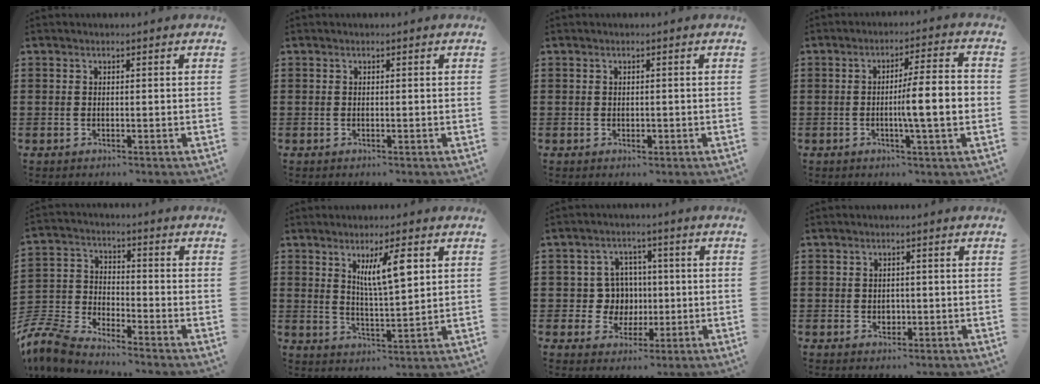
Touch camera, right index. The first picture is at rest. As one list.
[{"total": 0.0}, {"total": 0.8, "force": [-0.2, 0.6, 0.6], "torque": [-0.011, 0.000, -0.003]}, {"total": 7.8, "force": [-1.2, 0.6, 7.7], "torque": [-0.114, -0.008, -0.026]}, {"total": 7.6, "force": [-7.2, 1.2, 1.8], "torque": [-0.072, -0.002, -0.155]}, {"total": 6.8, "force": [2.9, 1.6, 6.0], "torque": [-0.107, 0.001, 0.044]}, {"total": 6.3, "force": [0.2, 6.0, 1.9], "torque": [-0.055, 0.015, 0.003]}, {"total": 1.5, "force": [0.0, 1.3, 0.6], "torque": [-0.015, 0.007, -0.001]}]